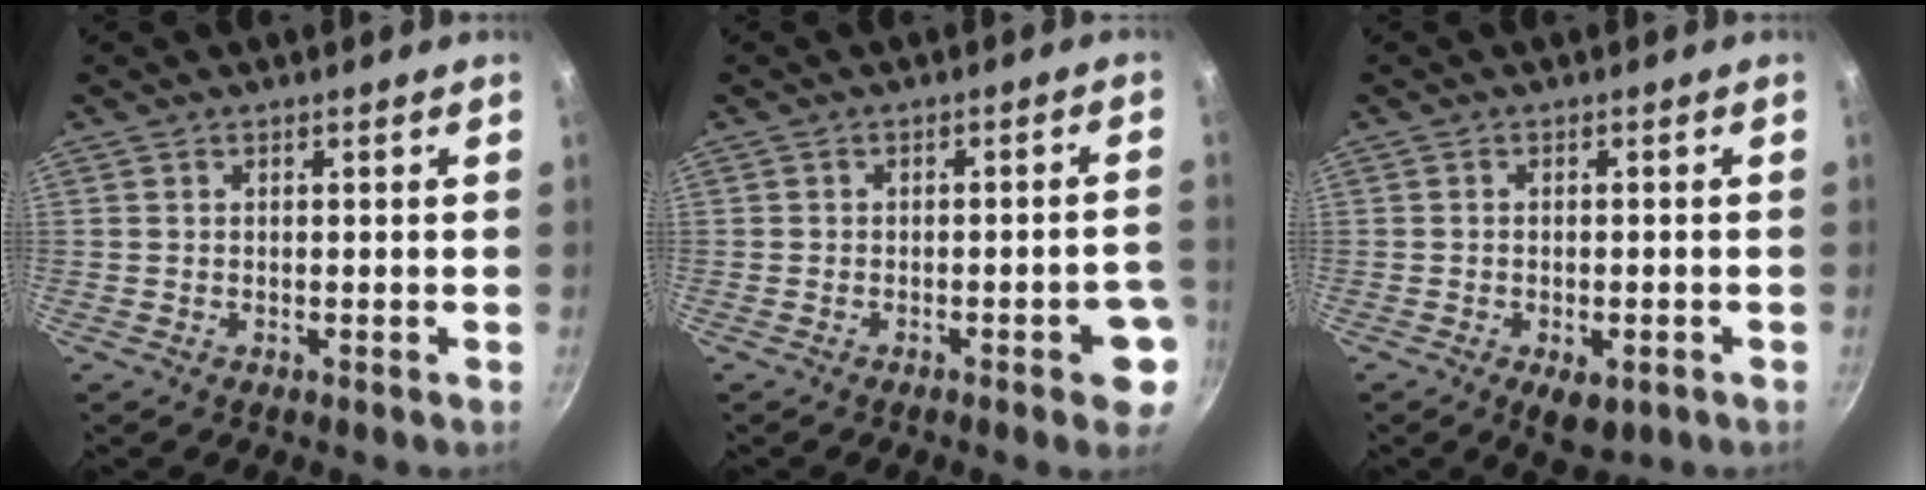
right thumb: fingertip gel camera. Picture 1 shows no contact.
{"total": 6.2, "force": [-2.7, 2.0, 5.3], "torque": [-0.045, 0.024, -0.028]}
{"total": 5.2, "force": [-2.2, 2.6, 3.9], "torque": [-0.045, 0.004, -0.024]}